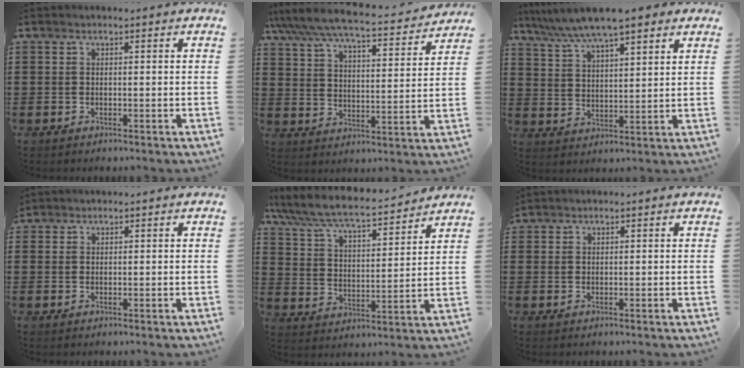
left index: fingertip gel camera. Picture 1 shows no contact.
{"total": 6.6, "force": [6.2, 0.5, 2.2], "torque": [-0.072, -0.042, 0.103]}
{"total": 7.5, "force": [6.3, 1.1, 3.9], "torque": [-0.096, -0.016, 0.110]}
{"total": 0.8, "force": [0.8, 0.3, 0.0], "torque": [-0.003, 0.001, 0.016]}
{"total": 7.2, "force": [6.5, 0.8, 2.9], "torque": [-0.085, -0.040, 0.108]}
{"total": 0.8, "force": [0.8, 0.2, 0.0], "torque": [-0.003, 0.000, 0.017]}